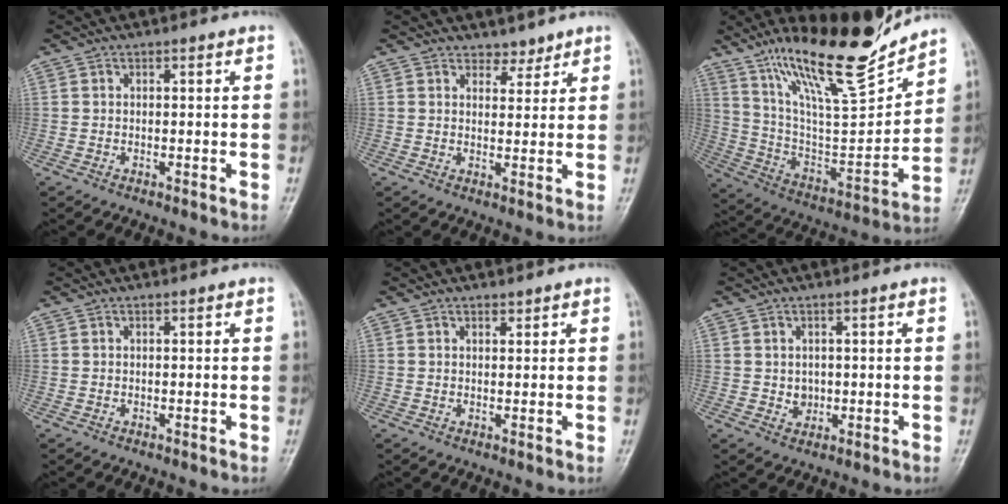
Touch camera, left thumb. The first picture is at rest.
{"total": 2.9, "force": [2.5, 1.5, 0.3], "torque": [0.018, -0.017, 0.034]}
{"total": 22.1, "force": [17.0, 4.4, 13.4], "torque": [-0.191, -0.093, 0.301]}
{"total": 0.0}
{"total": 1.2, "force": [1.0, 0.5, 0.4], "torque": [-0.001, -0.007, 0.016]}
{"total": 2.1, "force": [0.3, 1.8, 1.0], "torque": [-0.008, -0.003, 0.011]}